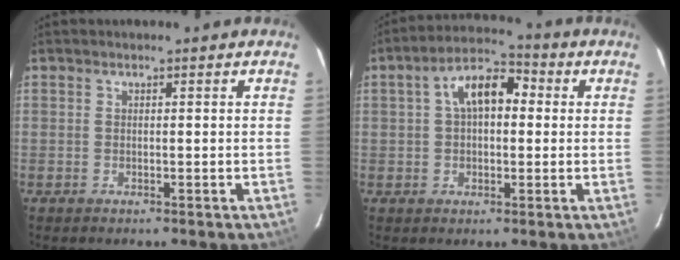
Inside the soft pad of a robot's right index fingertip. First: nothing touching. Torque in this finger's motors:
{"motor_torque": [0.27, -0.02, 0.23, 0.06]}